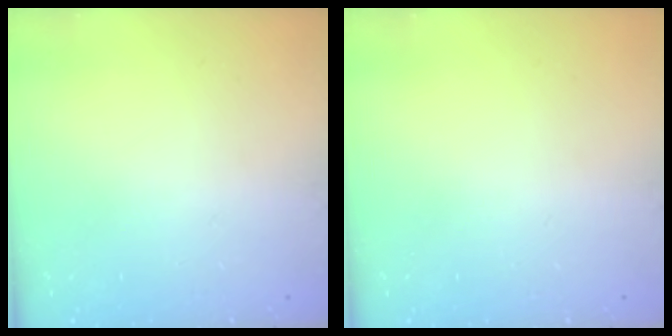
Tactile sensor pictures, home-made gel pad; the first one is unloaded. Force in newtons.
{"total": 0.0}